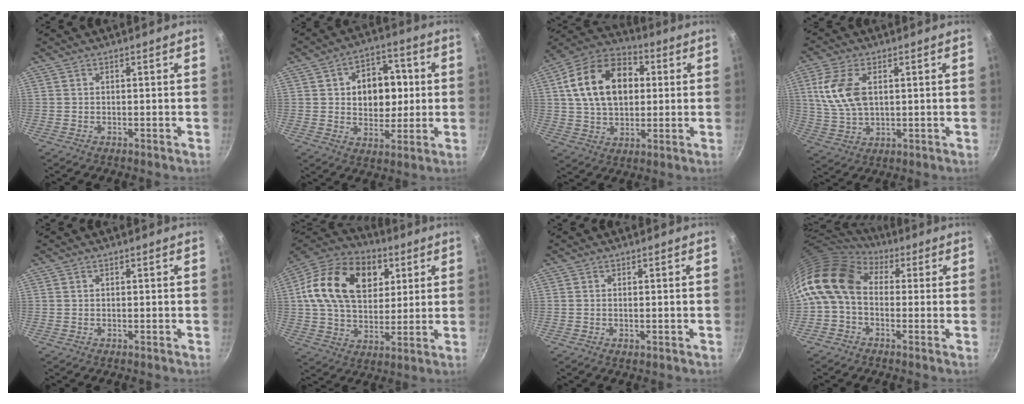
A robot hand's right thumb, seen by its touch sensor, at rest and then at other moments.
{"total": 12.8, "force": [1.7, 9.2, 8.7], "torque": [-0.082, 0.006, 0.023]}
{"total": 18.8, "force": [3.6, 12.8, 13.3], "torque": [-0.199, 0.020, 0.049]}
{"total": 10.4, "force": [2.5, 5.9, 8.2], "torque": [-0.163, -0.007, 0.053]}
{"total": 0.0}
{"total": 22.8, "force": [6.8, 15.5, 15.3], "torque": [-0.241, 0.003, 0.106]}
{"total": 1.2, "force": [-0.3, 0.6, 1.0], "torque": [-0.016, -0.002, -0.004]}
{"total": 12.8, "force": [1.3, 9.3, 8.7], "torque": [-0.155, 0.021, -0.001]}